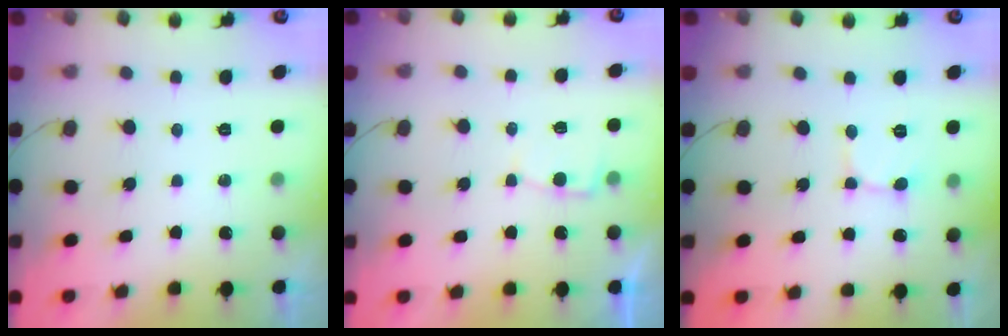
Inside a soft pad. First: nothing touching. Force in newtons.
{"total": 2.6, "press": 2.6, "slide": 0.3}
{"total": 2.4, "press": 2.4, "slide": 0.2}